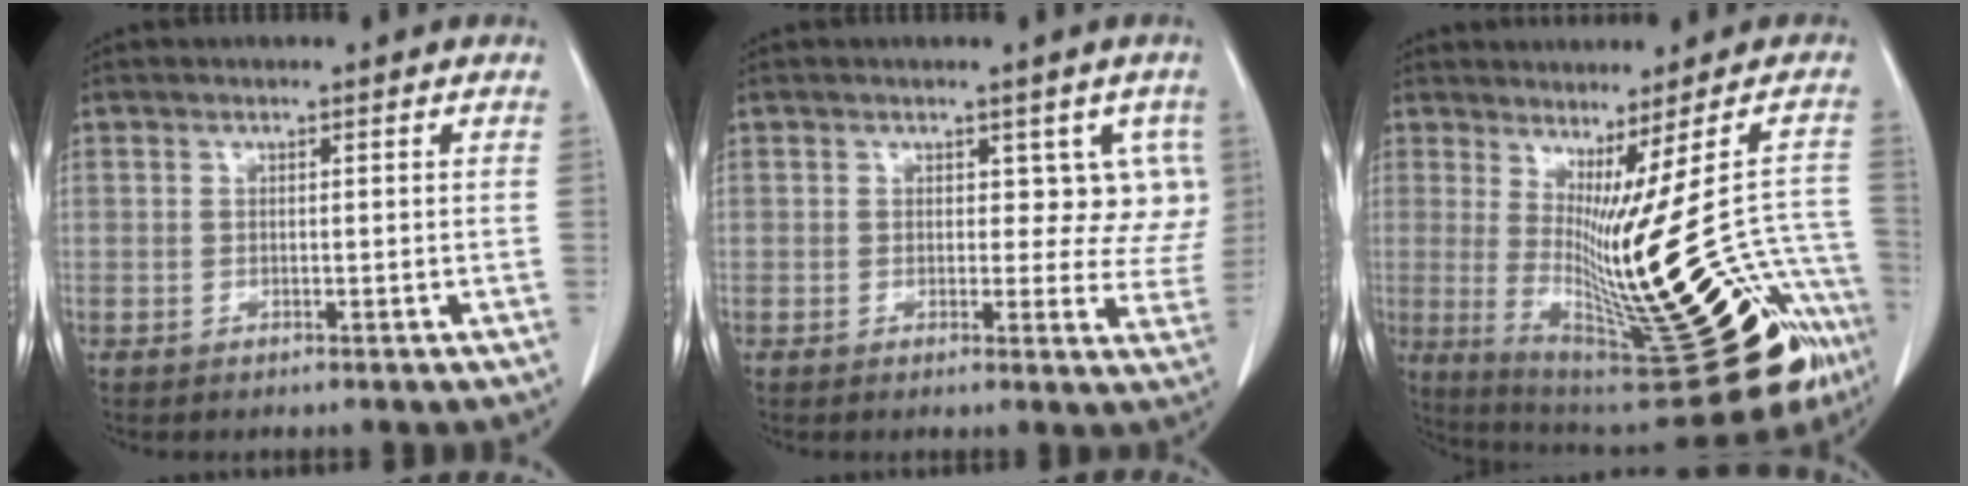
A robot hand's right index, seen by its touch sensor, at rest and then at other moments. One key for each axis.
{"total": 5.5, "fx": 2.0, "fy": 3.7, "fz": 3.5, "tx": -0.002, "ty": 0.003, "tz": 0.016}
{"total": 27.7, "fx": -10.2, "fy": 3.4, "fz": 25.6, "tx": -0.299, "ty": -0.027, "tz": -0.146}